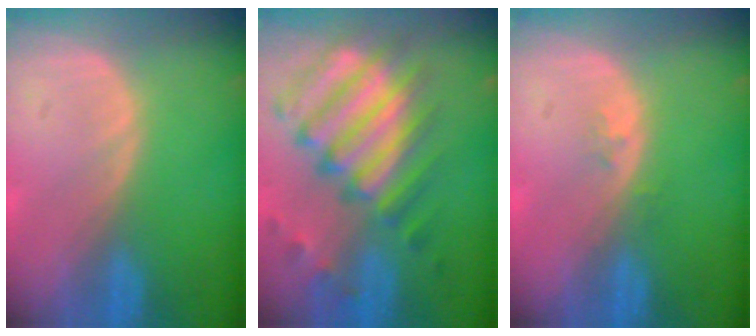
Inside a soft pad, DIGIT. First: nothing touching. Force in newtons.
{"total": 11.9, "press": 10.4, "slide": 5.8}
{"total": 1.1, "press": 0.8, "slide": 0.7}